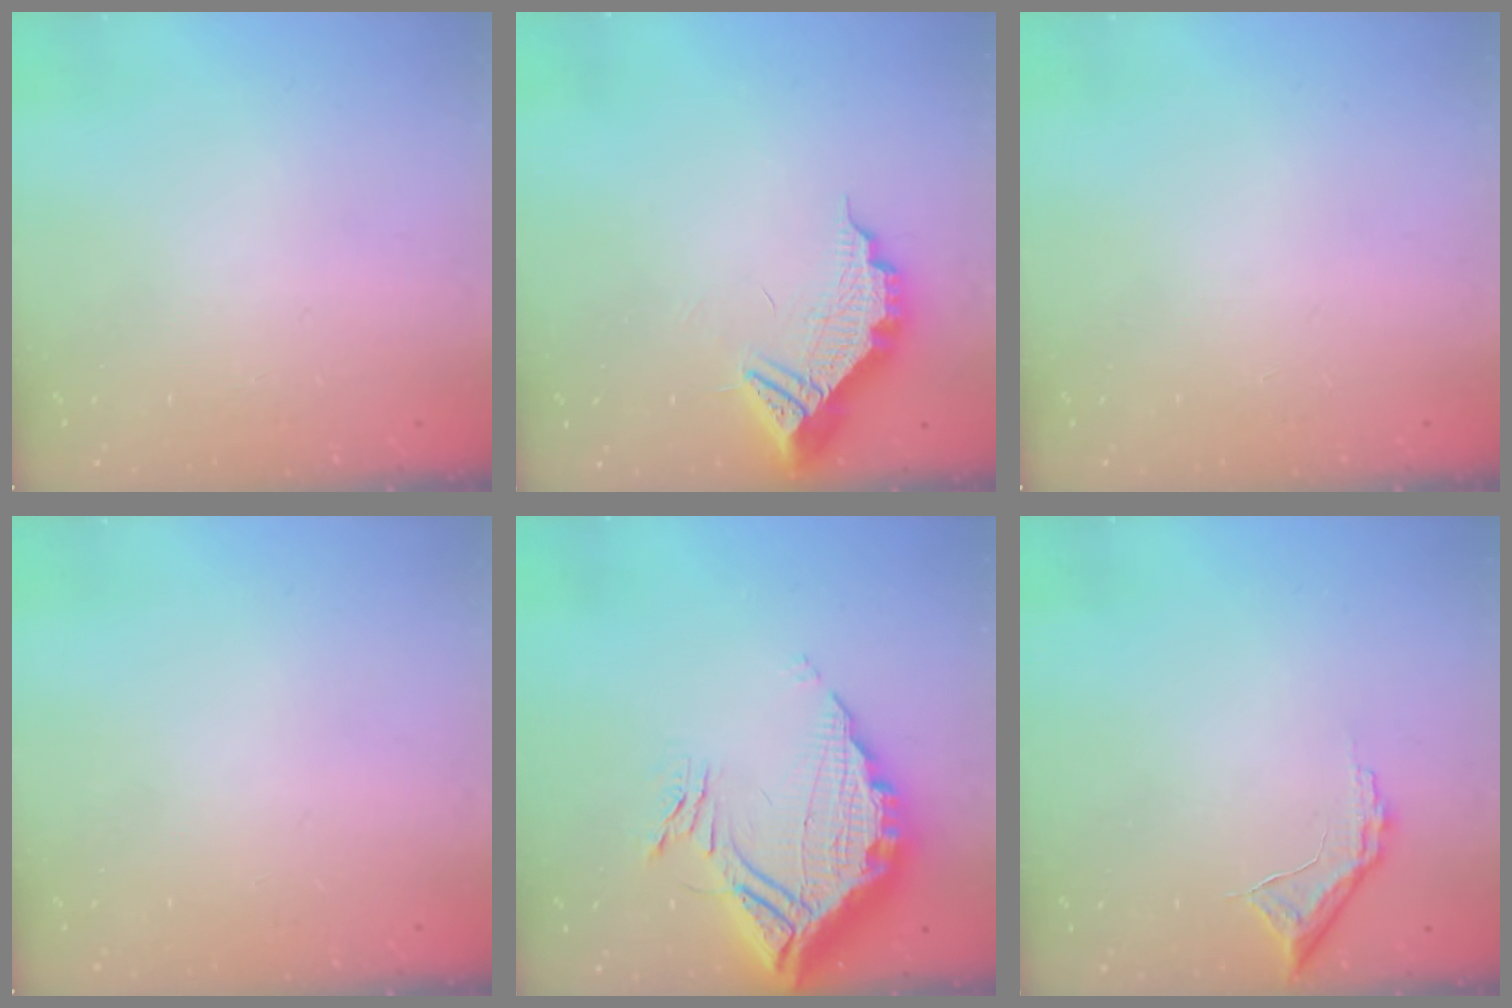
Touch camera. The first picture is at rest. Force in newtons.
{"total": 11.0, "press": 11.0, "slide": 0.9}
{"total": 0.0}
{"total": 0.0}
{"total": 16.5, "press": 16.5, "slide": 1.5}
{"total": 7.9, "press": 7.9, "slide": 0.5}